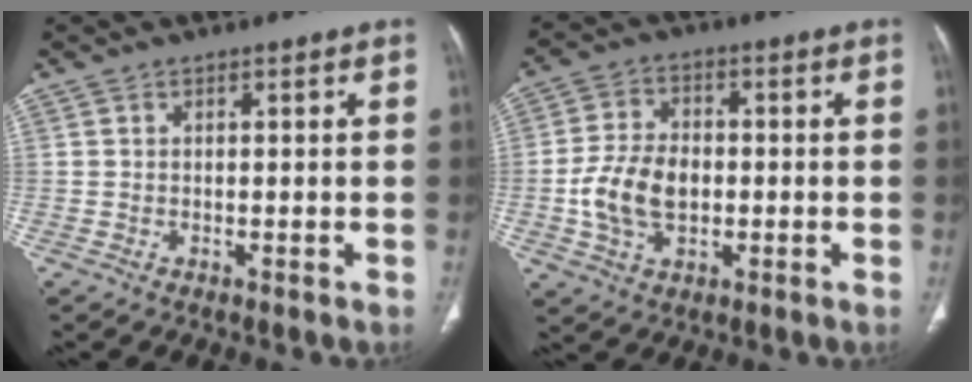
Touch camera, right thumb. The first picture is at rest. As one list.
[{"total": 10.2, "force": [-1.4, 6.8, 7.5], "torque": [-0.137, 0.012, -0.026]}]